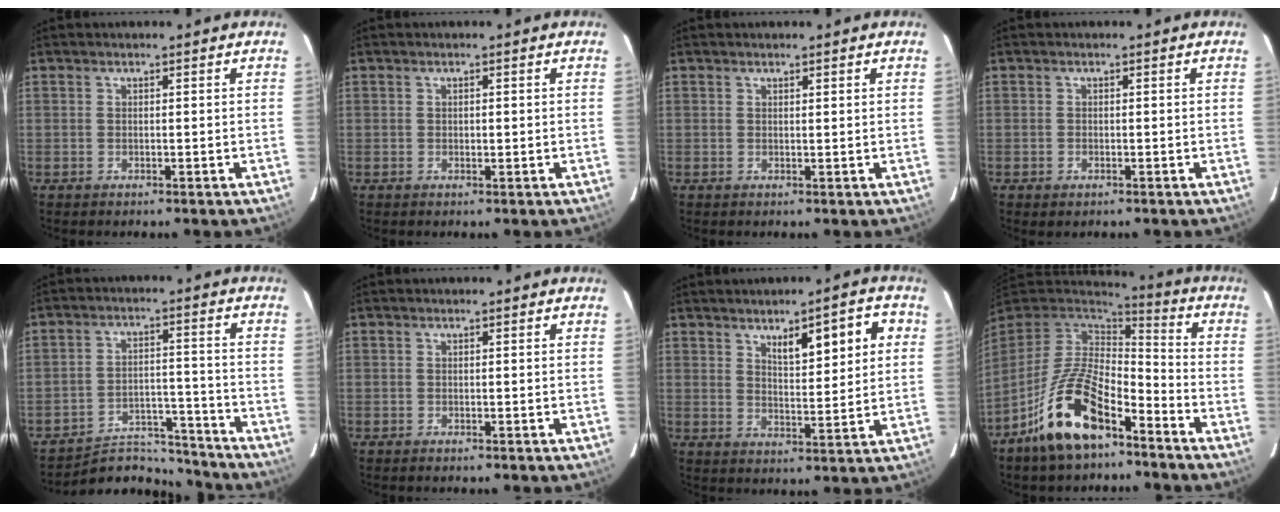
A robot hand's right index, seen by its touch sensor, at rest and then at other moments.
{"total": 0.7, "force": [0.0, 0.3, 0.6], "torque": [-0.010, 0.000, 0.001]}
{"total": 0.6, "force": [0.5, 0.0, 0.4], "torque": [-0.007, 0.003, 0.009]}
{"total": 1.0, "force": [-0.5, 0.5, 0.6], "torque": [-0.014, -0.001, -0.001]}
{"total": 9.8, "force": [-9.5, 2.3, -0.9], "torque": [0.022, 0.039, -0.146]}
{"total": 0.9, "force": [-0.8, 0.1, 0.5], "torque": [-0.007, -0.002, -0.009]}
{"total": 8.4, "force": [3.6, 2.1, 7.3], "torque": [-0.107, 0.011, 0.057]}
{"total": 14.8, "force": [-8.8, 5.3, 10.6], "torque": [-0.214, 0.004, -0.163]}